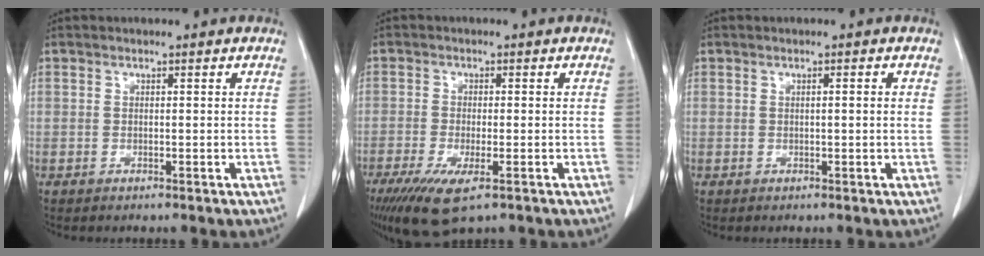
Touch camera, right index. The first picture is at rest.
{"total": 7.9, "force": [-4.6, 2.0, 6.1], "torque": [-0.110, -0.022, -0.075]}
{"total": 1.0, "force": [0.2, 0.0, 1.0], "torque": [-0.017, 0.002, 0.003]}